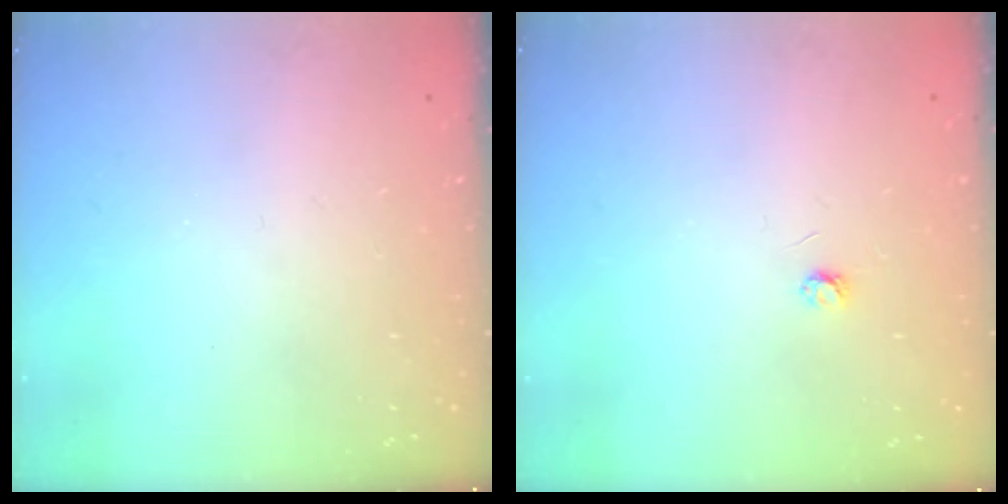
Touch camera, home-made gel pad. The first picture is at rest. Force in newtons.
{"total": 2.8, "press": 2.7, "slide": 0.3}